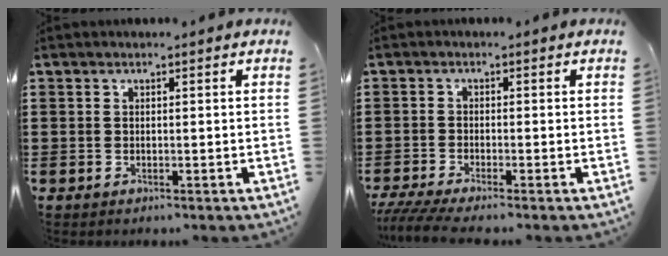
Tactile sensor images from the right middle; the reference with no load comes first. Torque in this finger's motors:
{"motor_torque": [0.85, -0.76, 0.37, 0.13]}